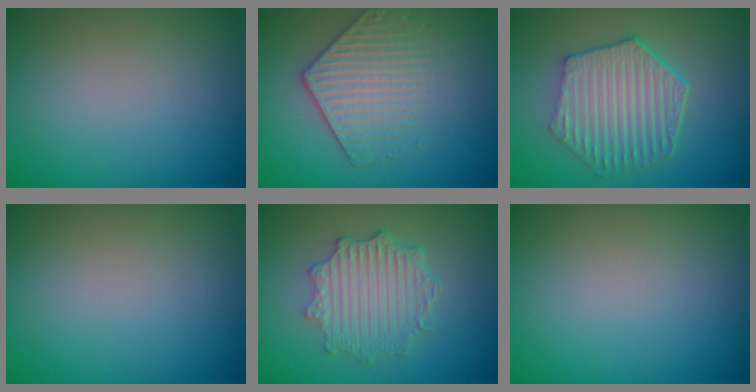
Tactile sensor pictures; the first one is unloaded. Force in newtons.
{"total": 4.0, "press": 3.5, "slide": 1.8}
{"total": 6.5, "press": 4.9, "slide": 4.3}
{"total": 0.0}
{"total": 4.6, "press": 3.7, "slide": 2.7}
{"total": 0.0}